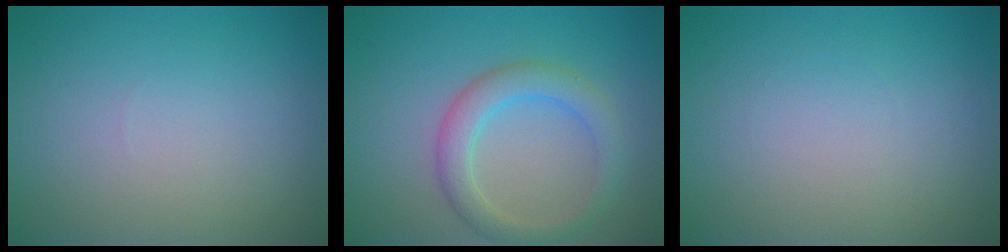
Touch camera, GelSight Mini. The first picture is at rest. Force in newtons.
{"total": 3.4, "press": 3.4, "slide": 0.1}
{"total": 0.0}